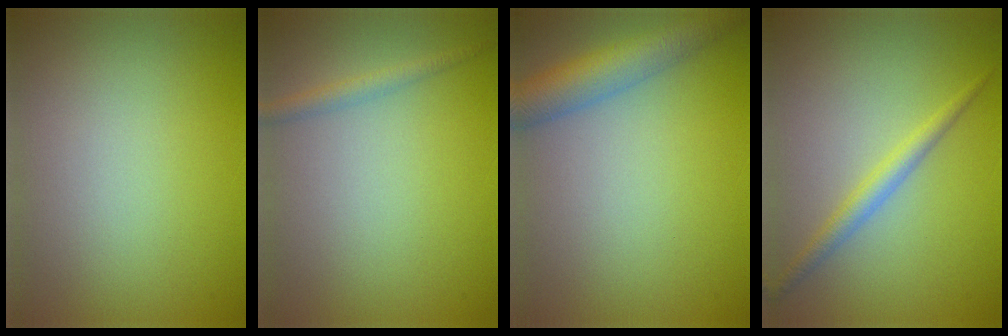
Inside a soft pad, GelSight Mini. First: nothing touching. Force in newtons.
{"total": 1.5, "press": 1.5, "slide": 0.0}
{"total": 5.0, "press": 5.0, "slide": 0.2}
{"total": 2.0, "press": 2.0, "slide": 0.0}